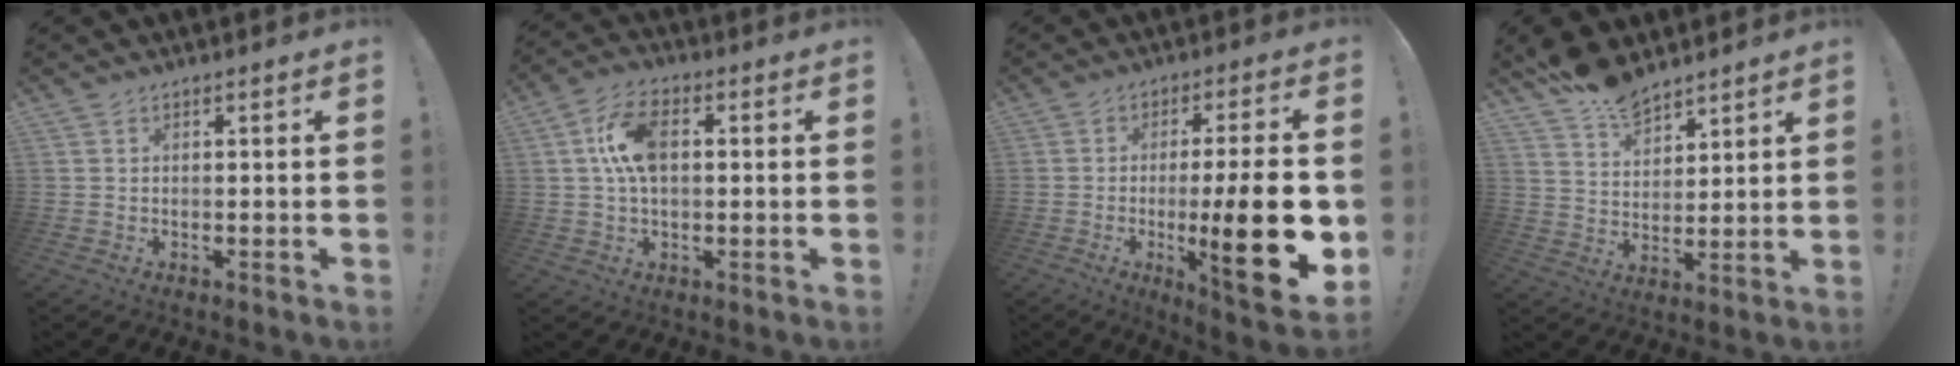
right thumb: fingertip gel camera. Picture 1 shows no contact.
{"total": 10.2, "force": [1.3, 5.8, 8.3], "torque": [-0.155, 0.007, 0.026]}
{"total": 20.3, "force": [-3.9, 3.5, 19.7], "torque": [-0.303, 0.003, -0.049]}
{"total": 9.8, "force": [8.3, 4.3, 2.9], "torque": [-0.058, -0.058, 0.161]}